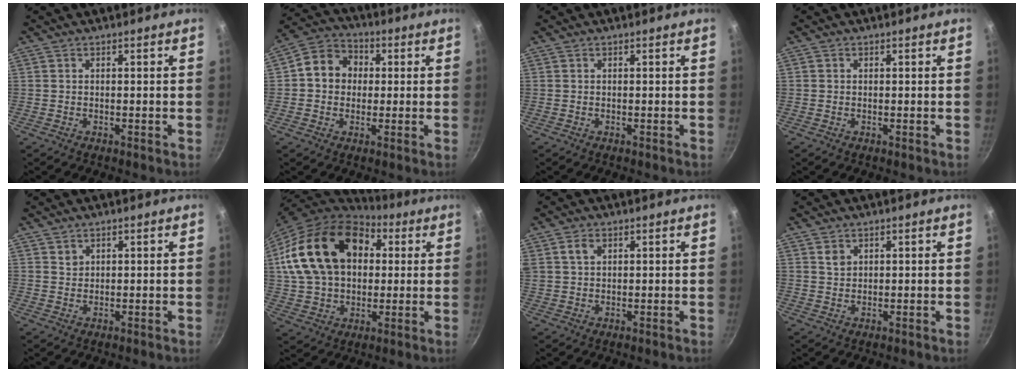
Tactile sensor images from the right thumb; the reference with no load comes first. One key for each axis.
{"total": 9.1, "fx": 0.9, "fy": 7.9, "fz": 4.3, "tx": -0.042, "ty": 0.017, "tz": -0.005}
{"total": 0.0}
{"total": 0.0}
{"total": 1.4, "fx": 0.9, "fy": 1.1, "fz": 0.3, "tx": 0.000, "ty": 0.000, "tz": 0.015}
{"total": 23.1, "fx": 5.7, "fy": 16.3, "fz": 15.3, "tx": -0.251, "ty": 0.020, "tz": 0.102}
{"total": 3.7, "fx": 1.7, "fy": 2.3, "fz": 2.4, "tx": -0.042, "ty": 0.004, "tz": 0.033}
{"total": 2.0, "fx": 0.9, "fy": 1.5, "fz": 0.9, "tx": -0.014, "ty": -0.002, "tz": 0.017}